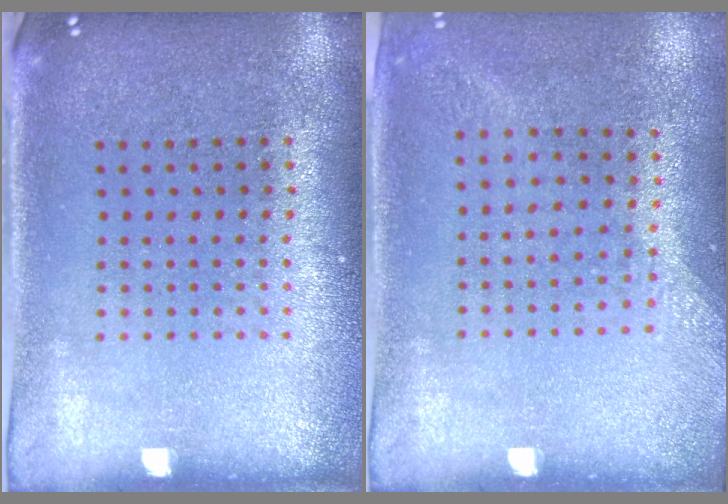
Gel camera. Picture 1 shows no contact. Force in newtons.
{"total": 1.3, "press": 1.0, "slide": 0.8}